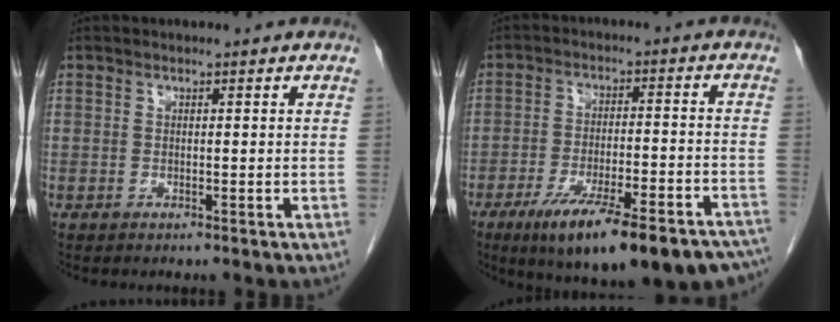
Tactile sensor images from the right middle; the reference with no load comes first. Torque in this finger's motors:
{"motor_torque": [1.11, -1.03, 0.31, 0.12]}